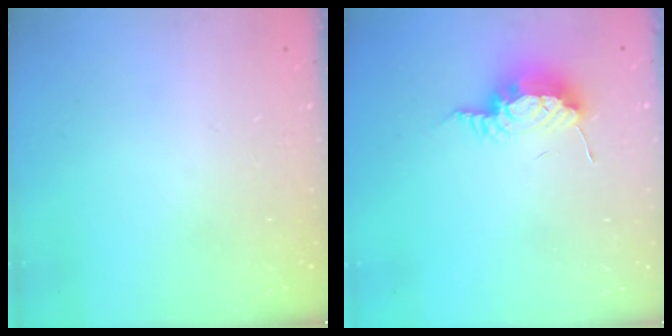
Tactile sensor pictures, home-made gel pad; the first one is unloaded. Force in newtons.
{"total": 8.4, "press": 8.4, "slide": 0.9}